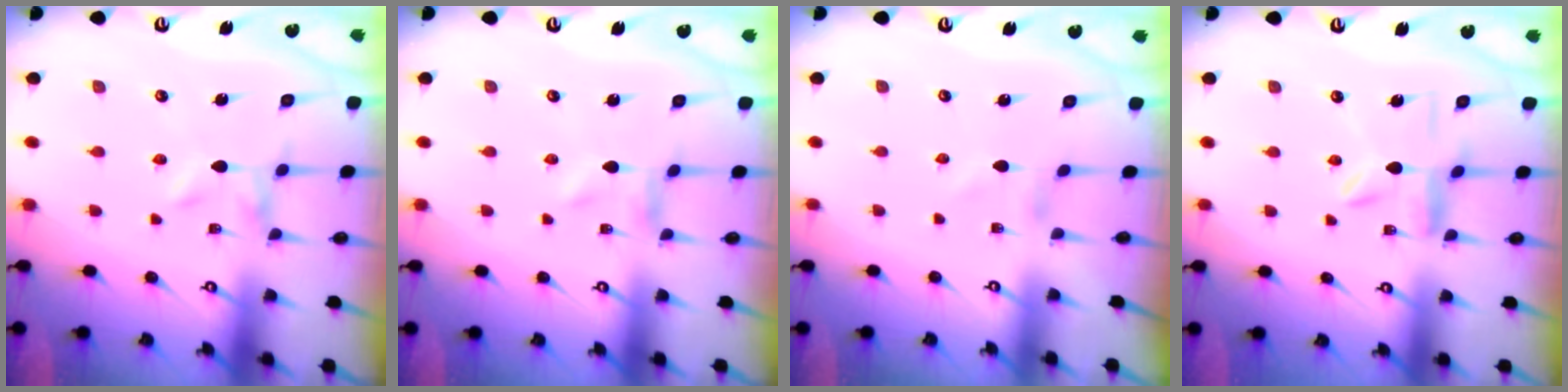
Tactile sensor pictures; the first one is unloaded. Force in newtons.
{"total": 0.0}
{"total": 1.0, "press": 1.0, "slide": 0.1}
{"total": 6.0, "press": 6.0, "slide": 0.4}